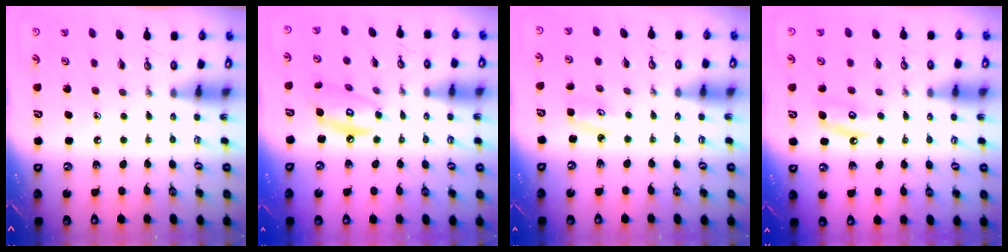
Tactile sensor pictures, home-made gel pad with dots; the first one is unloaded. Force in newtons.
{"total": 10.2, "press": 10.2, "slide": 0.5}
{"total": 4.0, "press": 4.0, "slide": 0.5}
{"total": 6.0, "press": 6.0, "slide": 0.6}